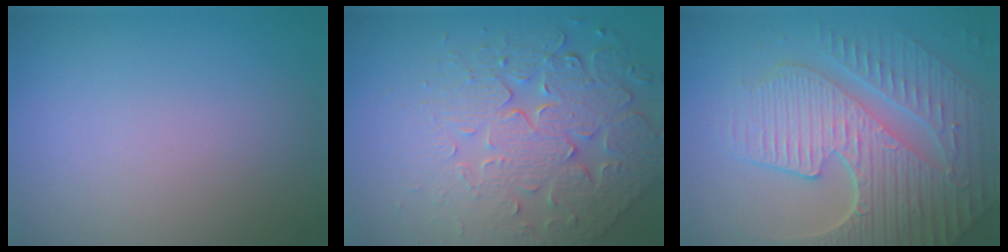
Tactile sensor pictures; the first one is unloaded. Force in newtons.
{"total": 8.0, "press": 5.7, "slide": 5.5}
{"total": 9.3, "press": 6.2, "slide": 6.9}